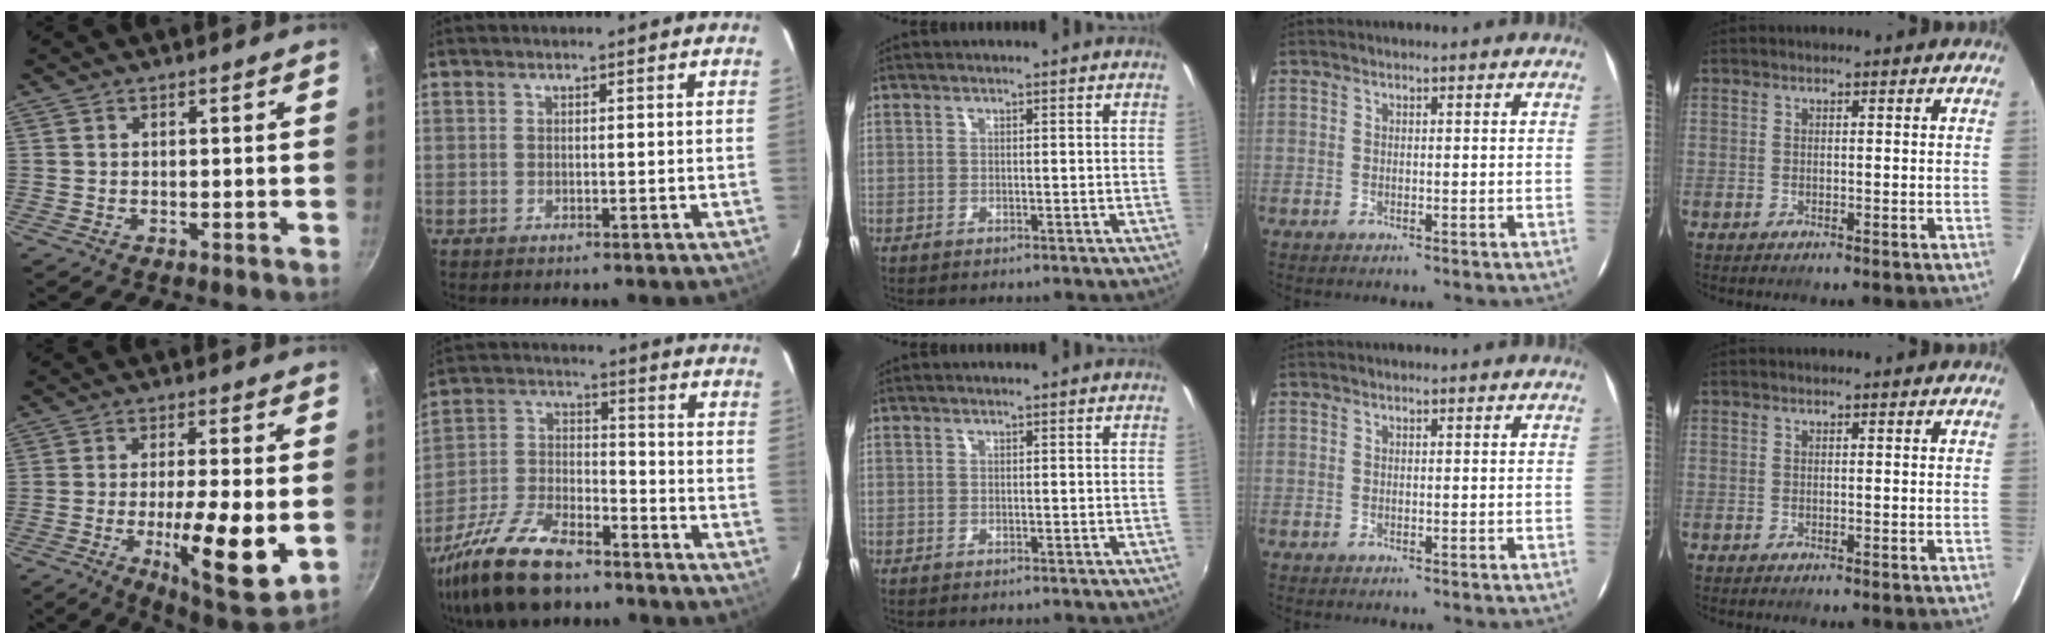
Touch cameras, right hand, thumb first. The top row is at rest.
{"thumb": {"total": 14.9, "force": [-3.1, 3.3, 14.2], "torque": [-0.220, -0.005, -0.046]}, "index": {"total": 18.5, "force": [-13.7, 7.0, 10.3], "torque": [-0.226, -0.017, -0.247]}}